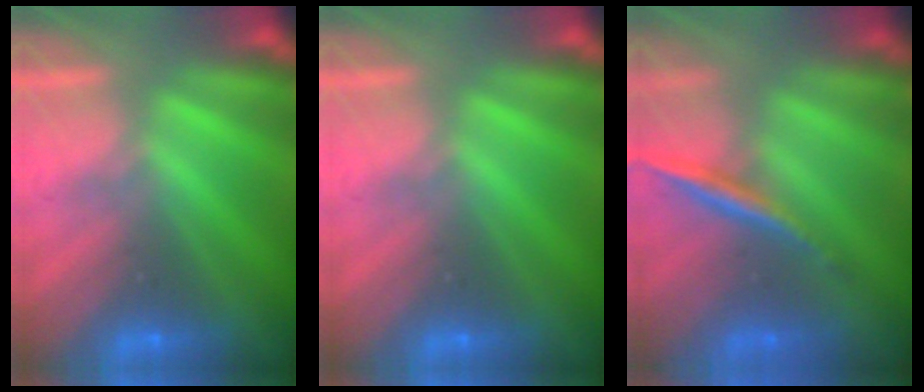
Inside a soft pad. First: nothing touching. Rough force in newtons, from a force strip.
{"total": 0.0}
{"total": 1.7}